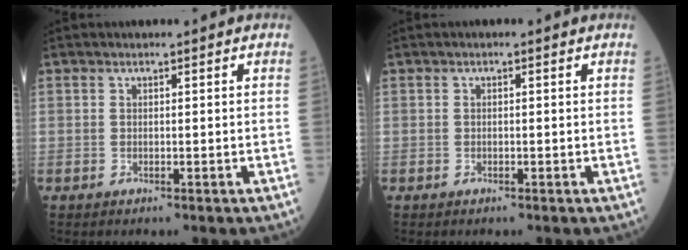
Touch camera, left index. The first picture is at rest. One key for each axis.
{"total": 0.0}